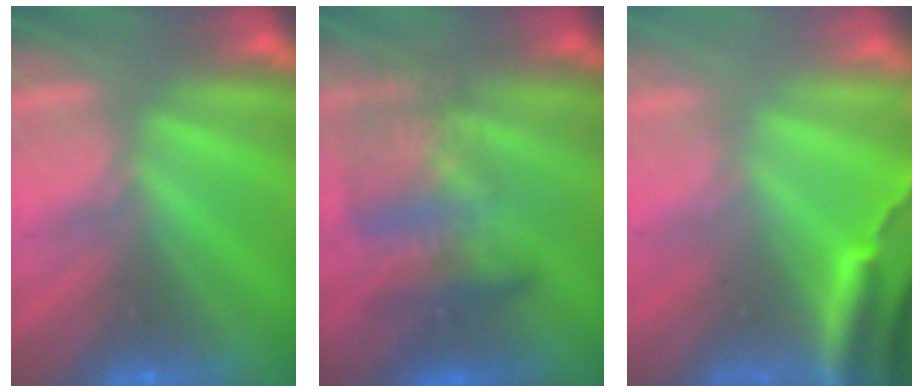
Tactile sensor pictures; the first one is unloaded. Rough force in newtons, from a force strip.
{"total": 4.1}
{"total": 3.8}